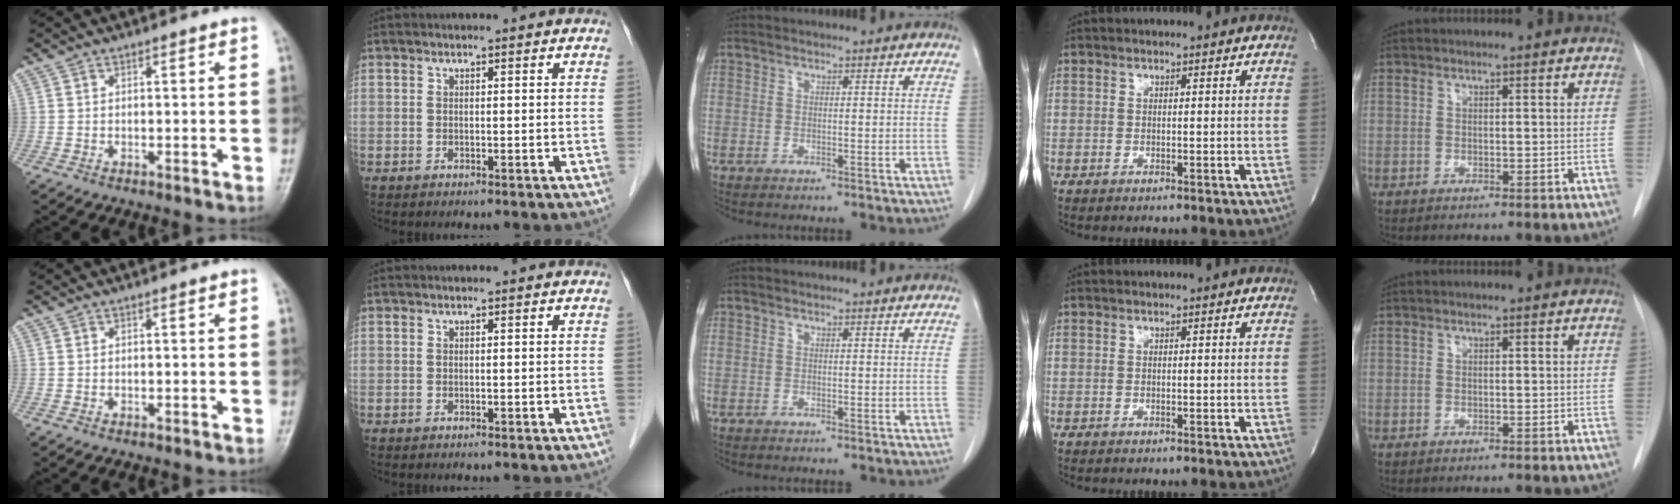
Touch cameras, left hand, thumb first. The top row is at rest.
{}